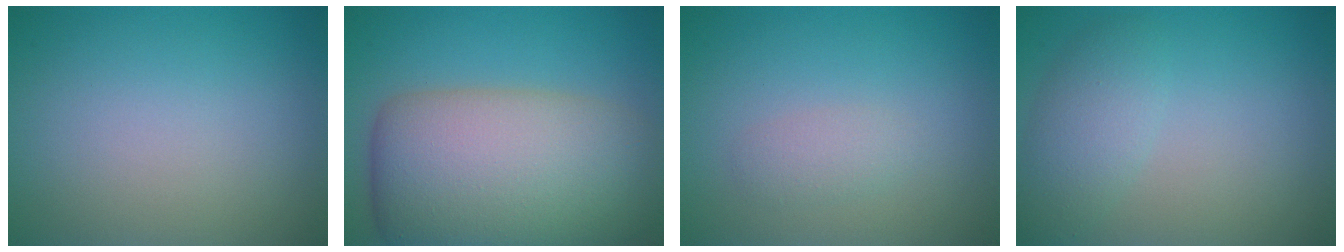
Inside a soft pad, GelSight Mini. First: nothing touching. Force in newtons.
{"total": 12.8, "press": 12.8, "slide": 0.5}
{"total": 1.4, "press": 1.4, "slide": 0.1}
{"total": 3.0, "press": 3.0, "slide": 0.1}